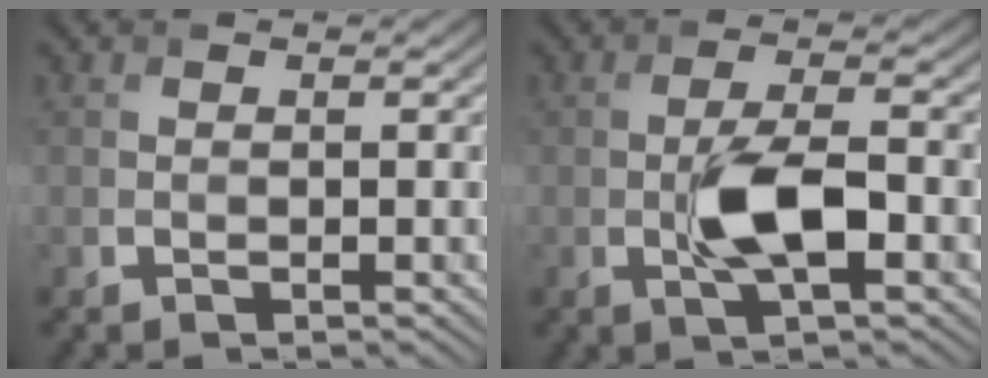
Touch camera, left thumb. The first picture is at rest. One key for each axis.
{"total": 5.8, "fx": -1.1, "fy": 1.8, "fz": 5.4, "tx": -0.113, "ty": 0.005, "tz": -0.020}